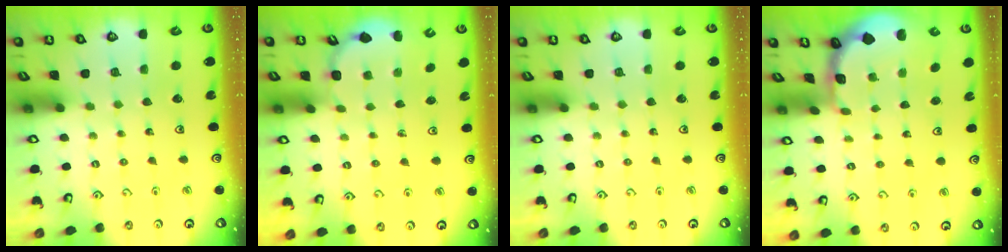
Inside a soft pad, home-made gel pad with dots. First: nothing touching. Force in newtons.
{"total": 2.5, "press": 2.1, "slide": 1.5}
{"total": 0.0}
{"total": 1.1, "press": 1.1, "slide": 0.1}